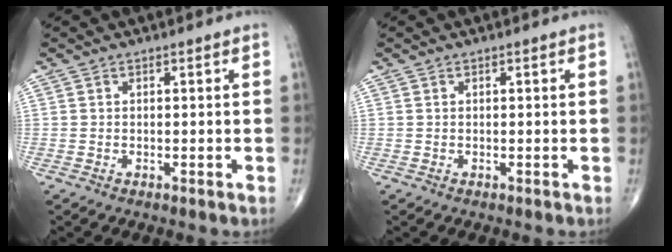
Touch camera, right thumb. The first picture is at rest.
{"total": 0.0}